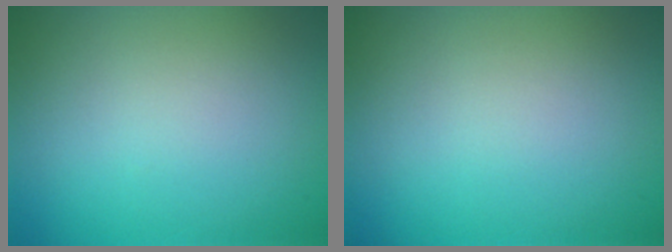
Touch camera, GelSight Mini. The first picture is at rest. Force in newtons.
{"total": 0.0}